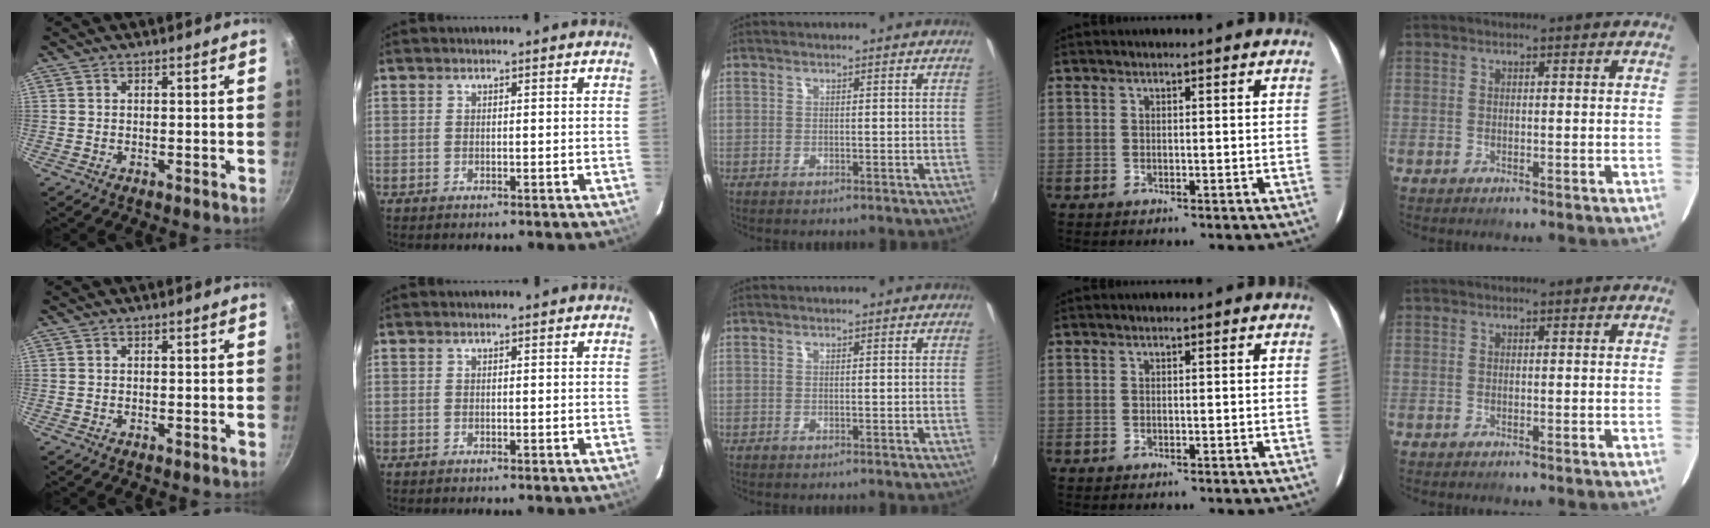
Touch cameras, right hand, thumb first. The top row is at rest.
{}